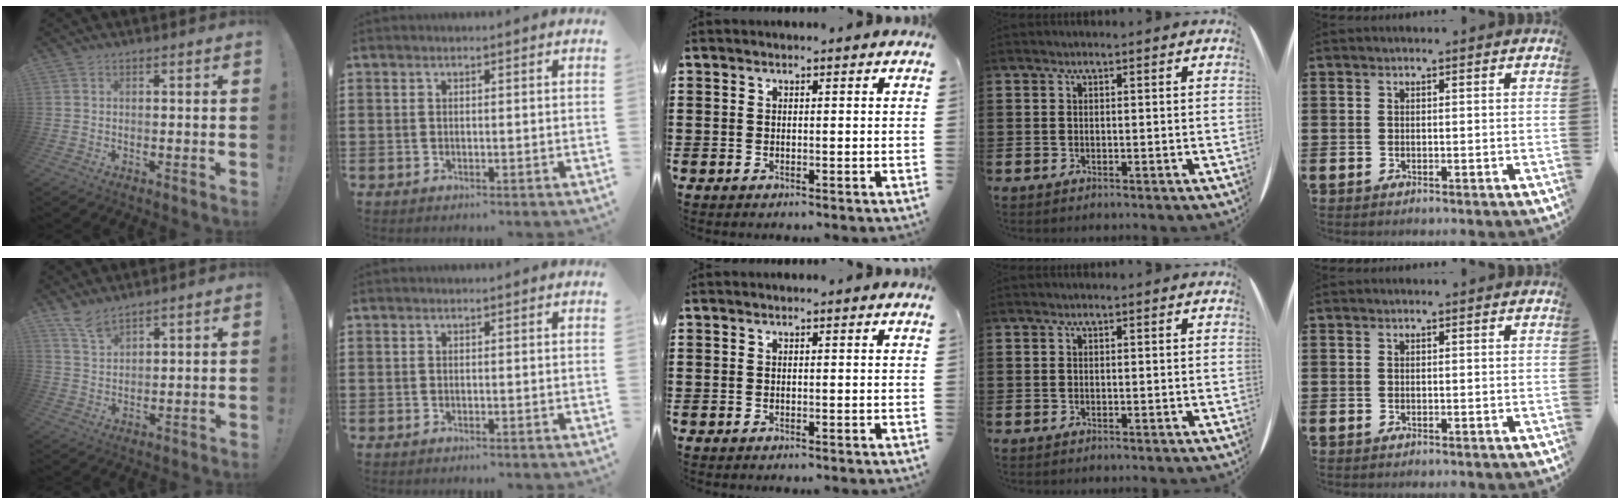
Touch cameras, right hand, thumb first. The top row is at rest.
{"thumb": {"total": 5.5, "force": [4.8, 1.4, 2.3], "torque": [-0.041, -0.028, 0.087]}}